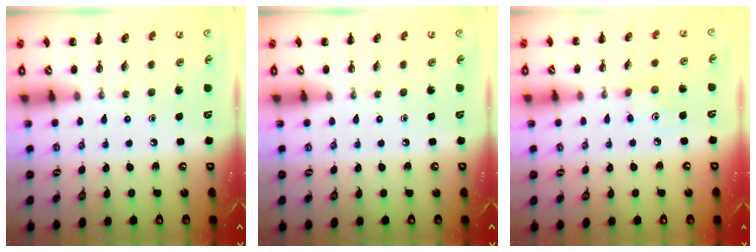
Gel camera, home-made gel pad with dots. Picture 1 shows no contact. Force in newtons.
{"total": 0.0}
{"total": 4.1, "press": 4.0, "slide": 0.9}